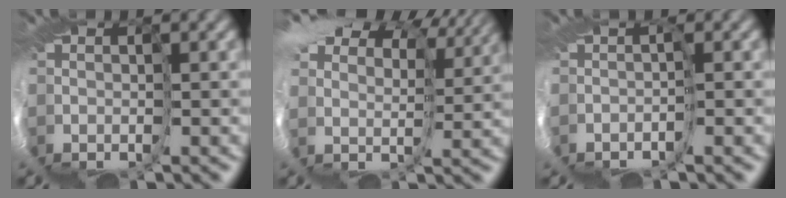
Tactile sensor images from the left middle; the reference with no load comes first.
{"total": 12.2, "force": [10.2, 4.7, 4.6], "torque": [-0.125, 0.024, 0.193]}
{"total": 2.8, "force": [-0.7, -2.7, -0.5], "torque": [0.018, -0.008, 0.023]}